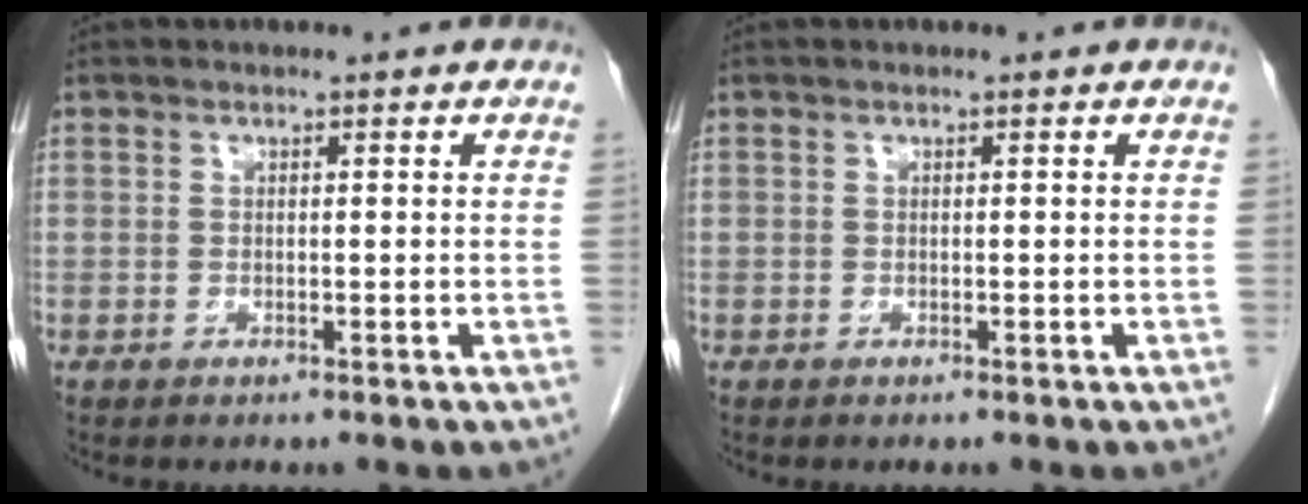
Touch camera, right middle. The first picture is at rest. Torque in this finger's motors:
{"motor_torque": [-0.03, 0.13, -0.02, -0.01]}